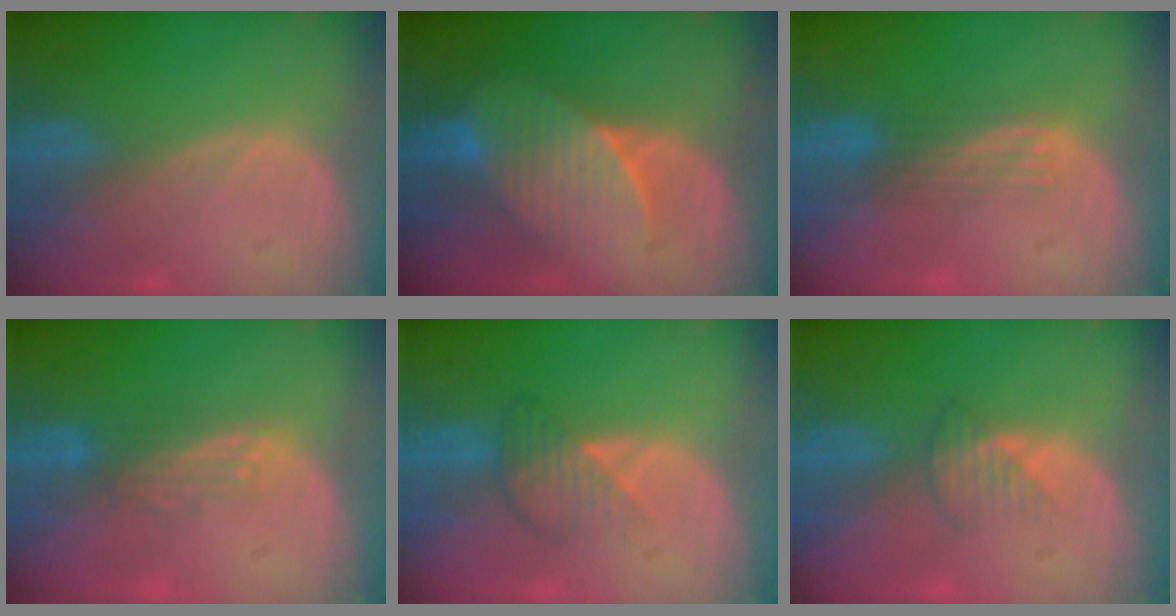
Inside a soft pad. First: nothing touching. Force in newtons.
{"total": 7.2, "press": 7.1, "slide": 1.4}
{"total": 2.9, "press": 2.8, "slide": 1.0}
{"total": 2.9, "press": 2.7, "slide": 1.1}
{"total": 3.7, "press": 3.6, "slide": 0.2}
{"total": 2.5, "press": 2.5, "slide": 0.3}